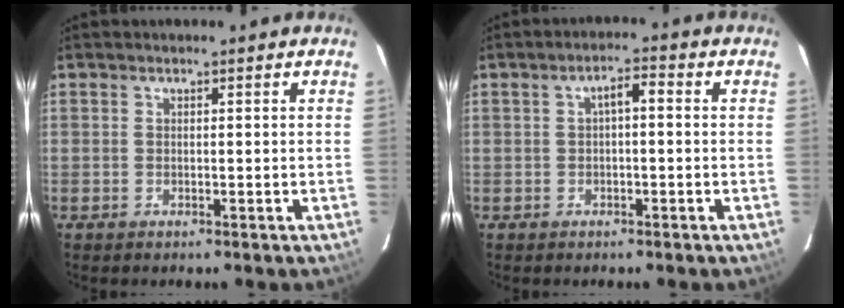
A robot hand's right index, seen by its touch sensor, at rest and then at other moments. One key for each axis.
{"total": 2.9, "fx": -0.1, "fy": 1.0, "fz": 2.7, "tx": -0.049, "ty": 0.013, "tz": -0.001}